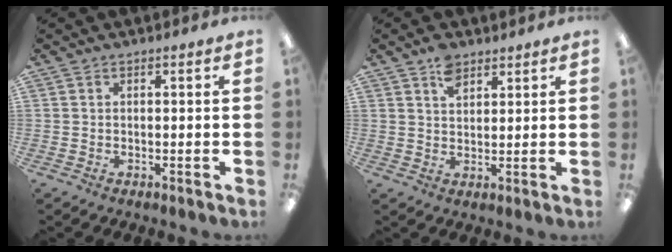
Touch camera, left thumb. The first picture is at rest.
{"total": 4.9, "force": [3.4, 2.7, 2.3], "torque": [-0.038, -0.010, 0.062]}